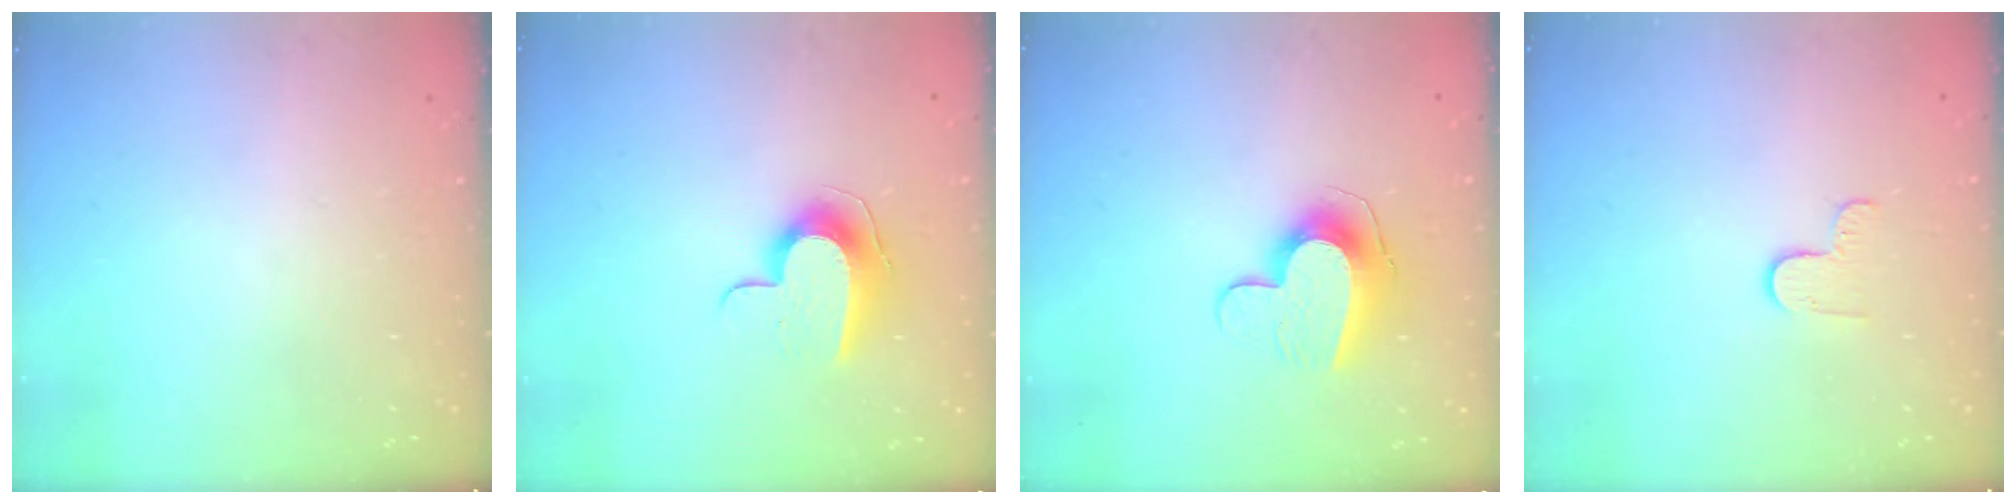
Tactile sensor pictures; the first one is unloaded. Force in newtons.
{"total": 9.9, "press": 9.9, "slide": 0.3}
{"total": 11.5, "press": 11.5, "slide": 0.7}
{"total": 3.8, "press": 3.8, "slide": 0.5}